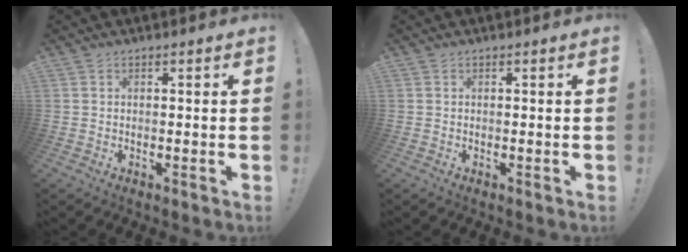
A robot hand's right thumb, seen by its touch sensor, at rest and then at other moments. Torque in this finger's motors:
{"motor_torque": [-0.02, -0.02, 0.00, 0.00, 0.00]}